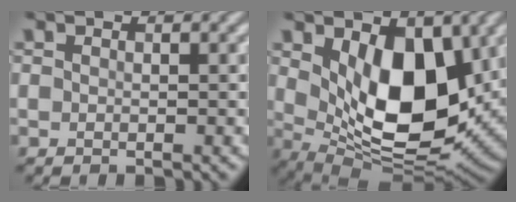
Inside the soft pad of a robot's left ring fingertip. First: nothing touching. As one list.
[{"total": 10.2, "force": [2.1, 5.5, 8.4], "torque": [-0.143, -0.022, 0.042]}]